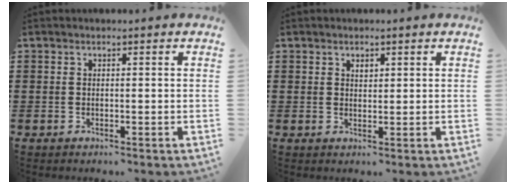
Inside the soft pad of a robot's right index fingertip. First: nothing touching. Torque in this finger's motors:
{"motor_torque": [0.03, -0.02, 0.00, 0.03]}